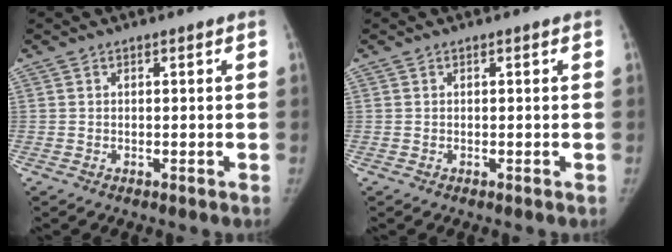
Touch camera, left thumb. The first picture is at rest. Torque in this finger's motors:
{"motor_torque": [0.00, 0.00, 0.19, -0.08, 0.00]}